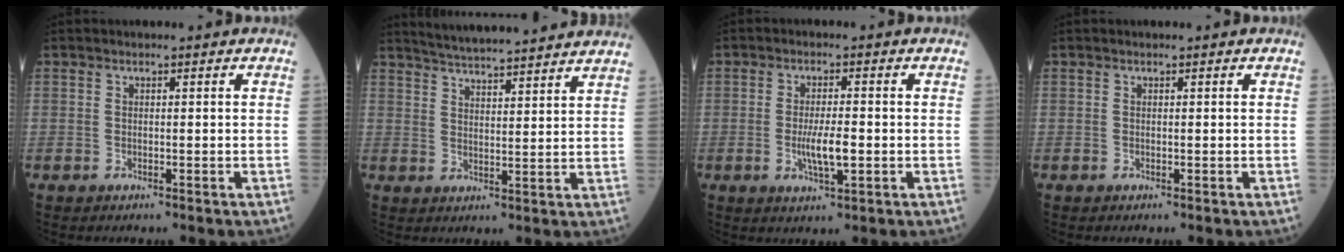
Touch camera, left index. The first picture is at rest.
{"total": 14.7, "force": [13.6, 0.6, 5.7], "torque": [-0.096, 0.016, 0.186]}
{"total": 4.8, "force": [-1.0, 0.9, 4.6], "torque": [-0.091, -0.009, -0.017]}
{"total": 0.0}